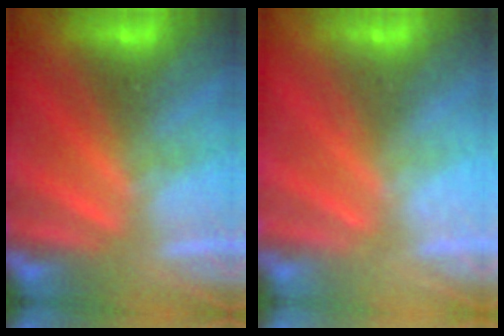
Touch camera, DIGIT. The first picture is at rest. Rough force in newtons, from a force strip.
{"total": 2.4}